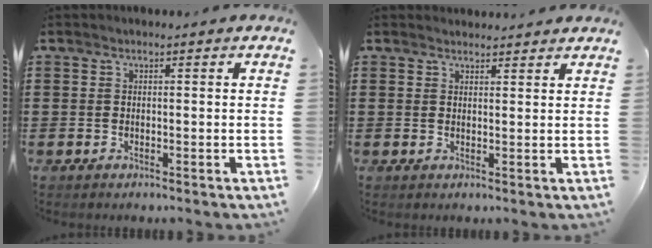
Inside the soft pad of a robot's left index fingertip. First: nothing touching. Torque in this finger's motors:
{"motor_torque": [1.07, -1.07, -0.05, -0.03]}